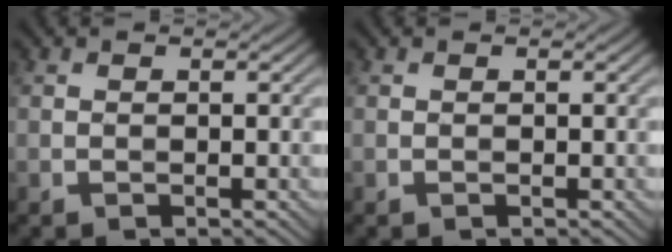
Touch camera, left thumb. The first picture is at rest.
{"total": 0.0}